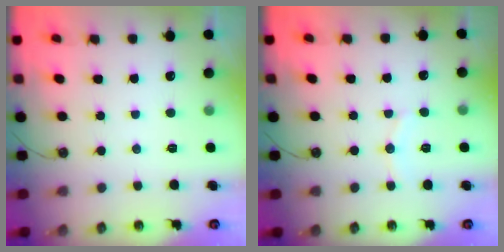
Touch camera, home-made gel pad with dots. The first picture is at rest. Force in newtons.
{"total": 4.7, "press": 4.7, "slide": 0.5}